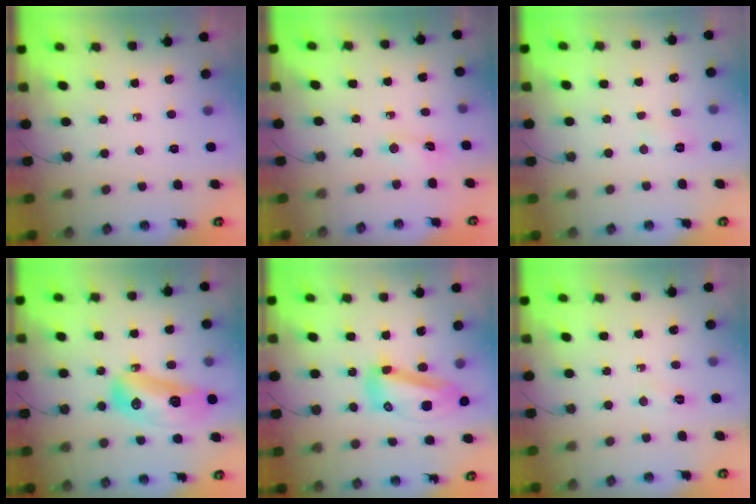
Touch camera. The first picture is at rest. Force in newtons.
{"total": 1.1, "press": 1.0, "slide": 0.5}
{"total": 4.9, "press": 4.9, "slide": 0.7}
{"total": 15.2, "press": 15.1, "slide": 2.0}
{"total": 13.1, "press": 13.0, "slide": 1.5}
{"total": 4.0, "press": 4.0, "slide": 0.5}